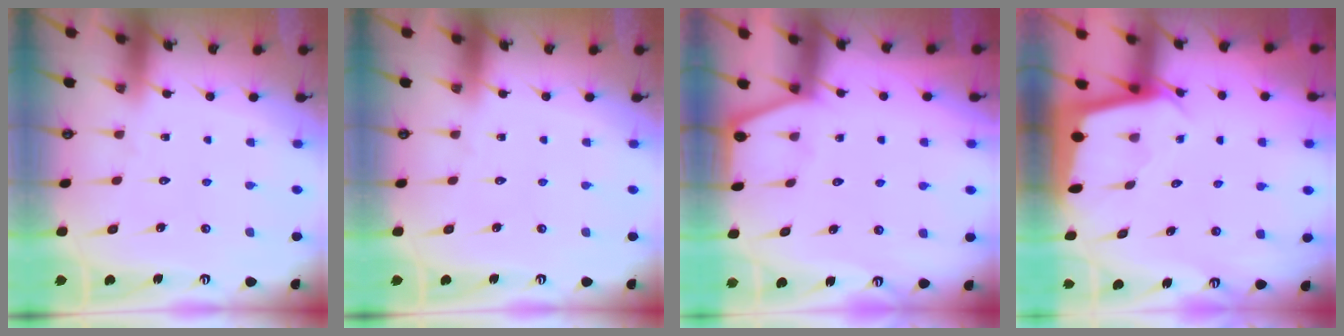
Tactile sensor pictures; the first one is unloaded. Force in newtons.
{"total": 0.0}
{"total": 1.3, "press": 1.3, "slide": 0.1}
{"total": 2.1, "press": 2.1, "slide": 0.1}